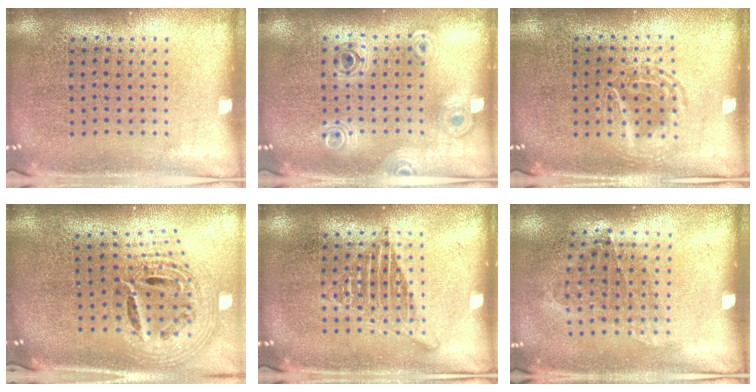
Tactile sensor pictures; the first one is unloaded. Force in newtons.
{"total": 0.8, "press": 0.8, "slide": 0.2}
{"total": 1.2, "press": 1.2, "slide": 0.1}
{"total": 2.2, "press": 1.6, "slide": 1.5}
{"total": 2.2, "press": 2.2, "slide": 0.2}
{"total": 1.0, "press": 0.8, "slide": 0.6}